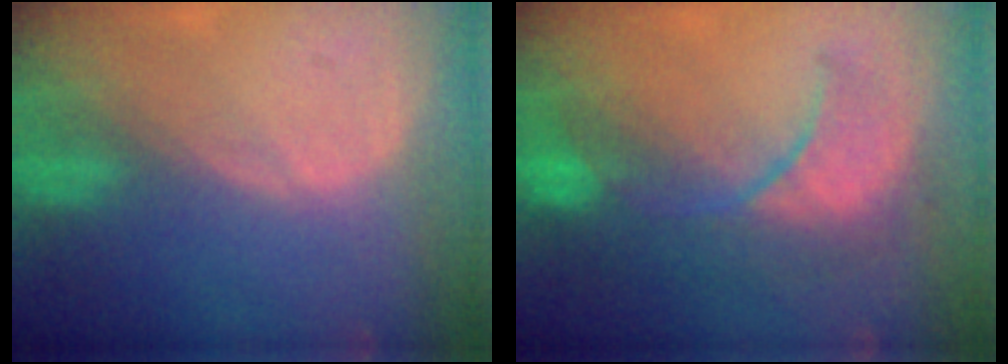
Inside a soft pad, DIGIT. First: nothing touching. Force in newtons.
{"total": 10.3, "press": 9.0, "slide": 5.0}